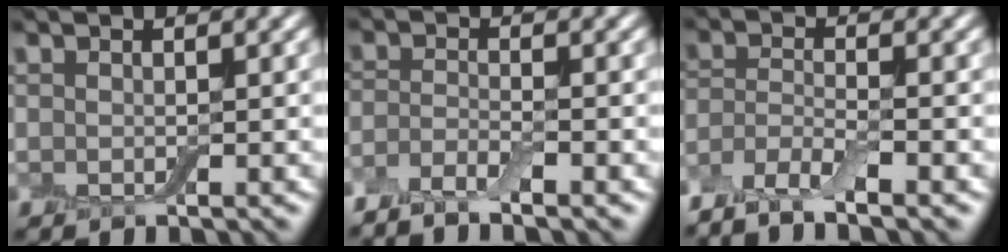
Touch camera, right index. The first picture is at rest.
{"total": 2.6, "force": [-2.1, 0.5, 1.5], "torque": [-0.036, -0.002, -0.051]}
{"total": 4.0, "force": [-3.3, 0.9, 2.1], "torque": [-0.048, -0.006, -0.073]}